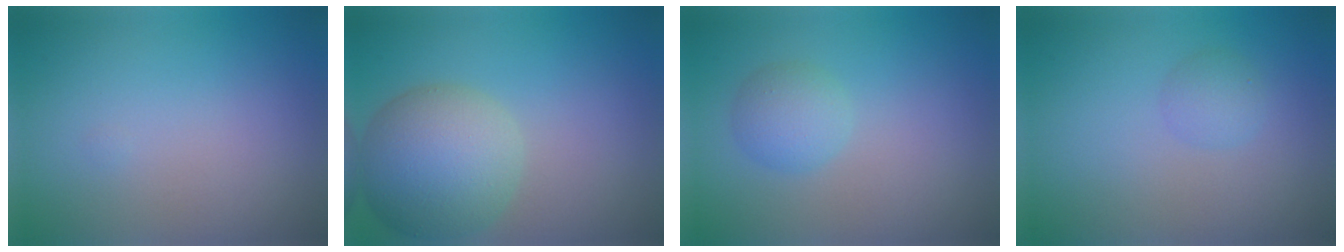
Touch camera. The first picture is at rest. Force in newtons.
{"total": 8.2, "press": 8.2, "slide": 0.4}
{"total": 2.5, "press": 2.5, "slide": 0.1}
{"total": 1.7, "press": 1.7, "slide": 0.1}